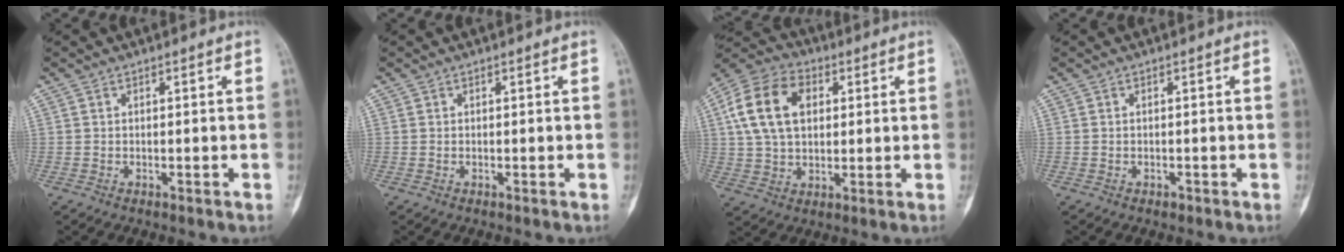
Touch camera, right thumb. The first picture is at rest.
{"total": 0.0}
{"total": 14.8, "force": [3.6, 9.9, 10.3], "torque": [-0.179, 0.012, 0.061]}
{"total": 0.7, "force": [-0.4, 0.4, 0.3], "torque": [-0.003, 0.001, -0.005]}